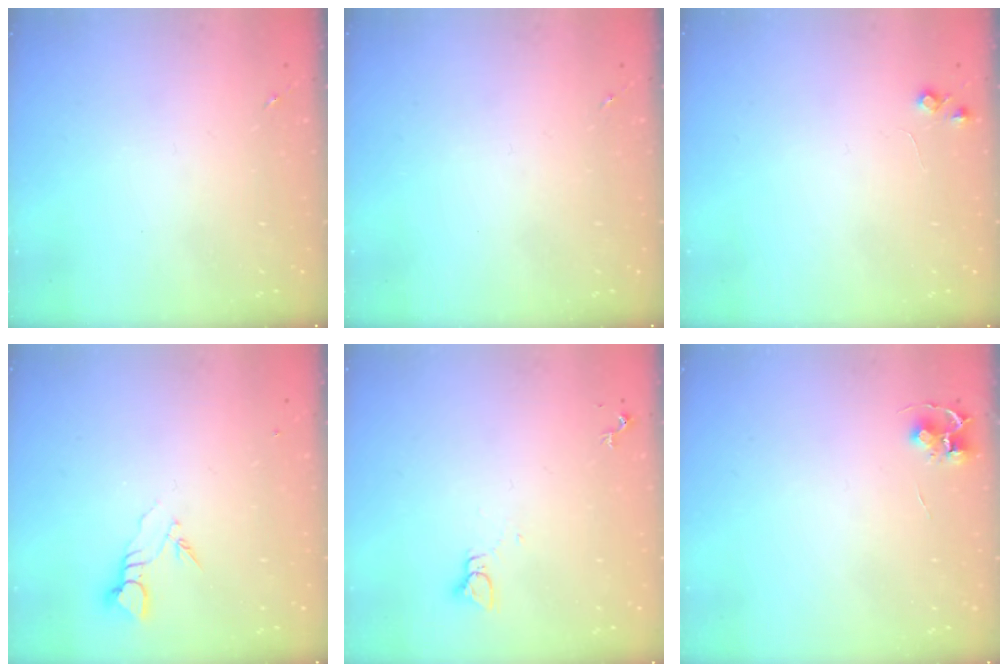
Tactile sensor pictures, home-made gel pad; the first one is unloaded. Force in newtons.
{"total": 0.0}
{"total": 4.9, "press": 4.8, "slide": 0.8}
{"total": 3.7, "press": 3.6, "slide": 0.4}
{"total": 2.2, "press": 2.2, "slide": 0.1}
{"total": 4.7, "press": 4.7, "slide": 0.4}